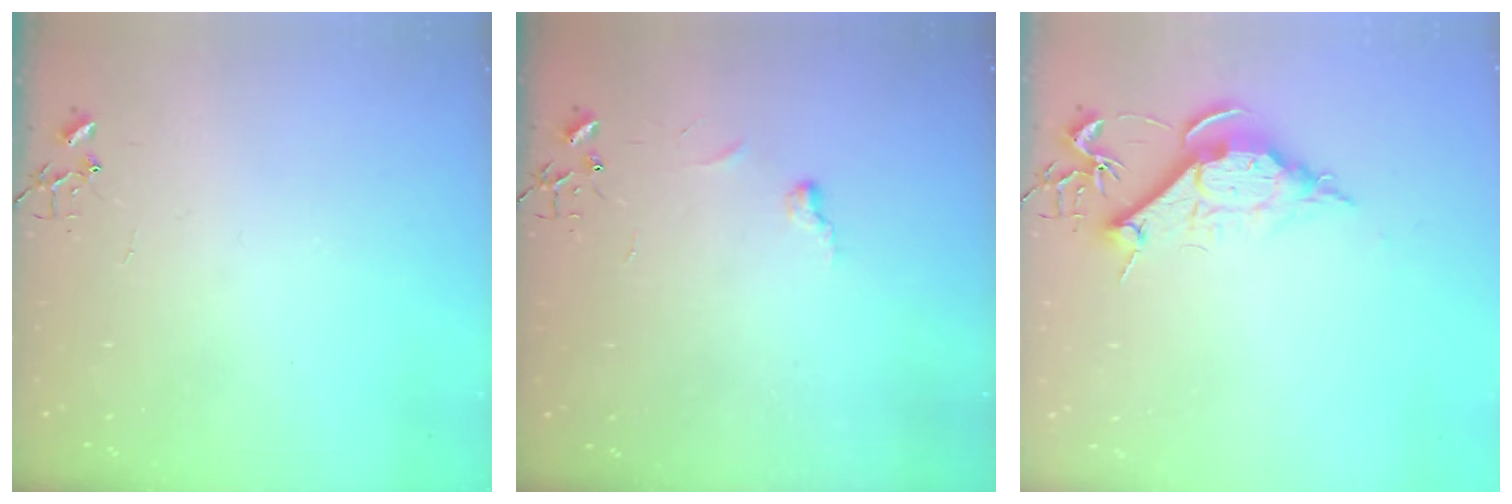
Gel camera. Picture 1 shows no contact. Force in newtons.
{"total": 3.4, "press": 3.4, "slide": 0.4}
{"total": 10.2, "press": 10.2, "slide": 1.0}